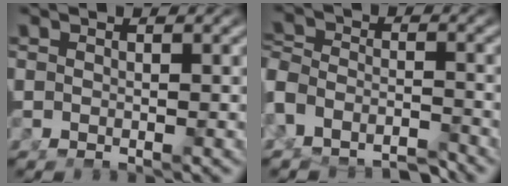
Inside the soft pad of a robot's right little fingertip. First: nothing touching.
{"total": 3.6, "force": [-2.7, 1.9, 1.5], "torque": [-0.038, -0.015, -0.043]}